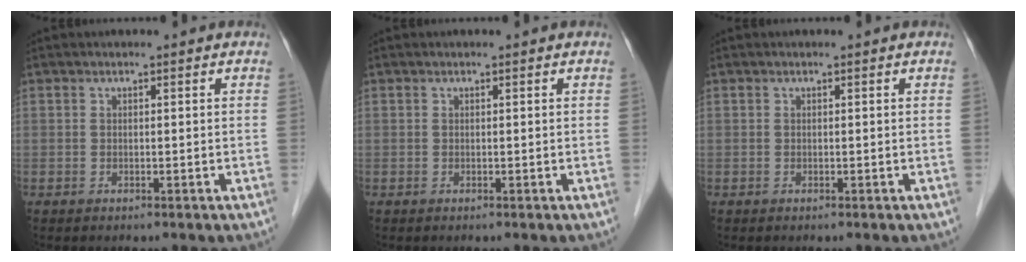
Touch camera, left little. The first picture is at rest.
{"total": 0.0}
{"total": 0.0}